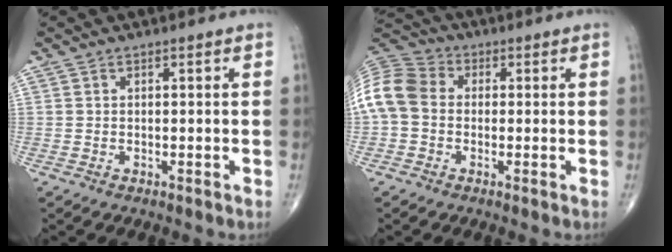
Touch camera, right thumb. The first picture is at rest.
{"total": 11.4, "force": [-0.1, 9.1, 6.9], "torque": [-0.146, 0.032, -0.013]}